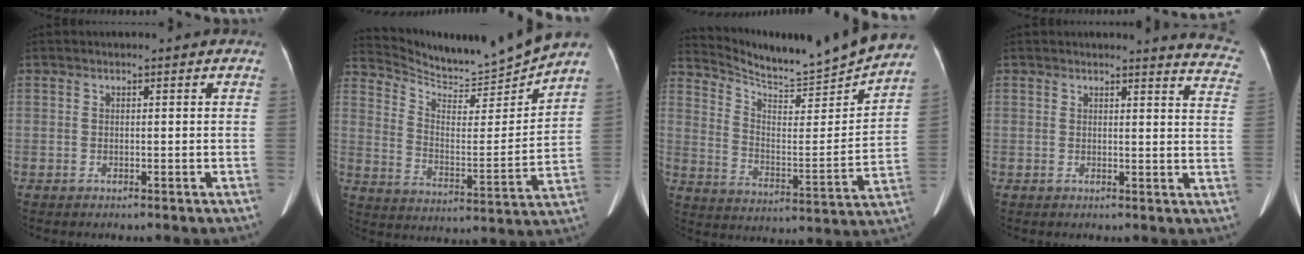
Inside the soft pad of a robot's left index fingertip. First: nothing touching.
{"total": 13.6, "force": [13.4, -1.3, 2.2], "torque": [-0.056, -0.036, 0.220]}
{"total": 18.2, "force": [17.4, -0.8, 5.2], "torque": [-0.105, -0.063, 0.259]}
{"total": 8.9, "force": [8.8, 0.3, 1.5], "torque": [0.006, -0.076, 0.059]}